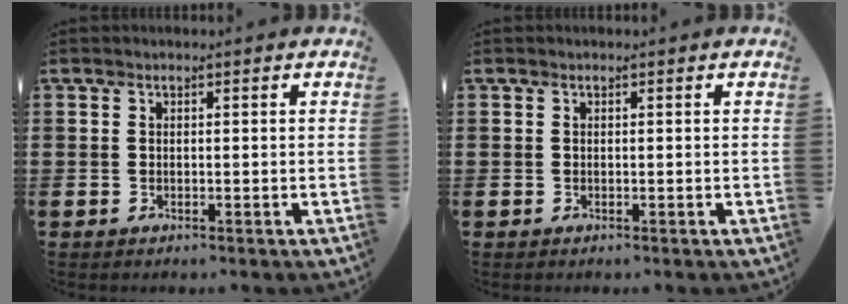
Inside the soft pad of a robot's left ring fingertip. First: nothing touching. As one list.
[{"total": 0.0}]